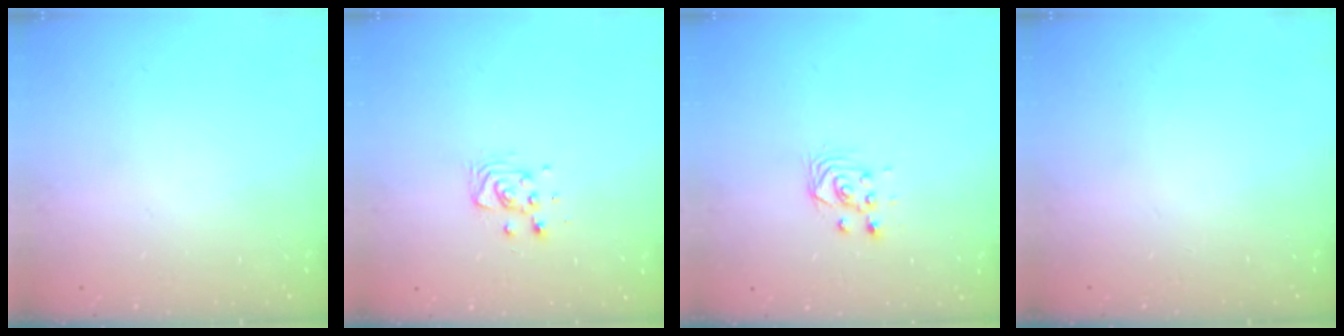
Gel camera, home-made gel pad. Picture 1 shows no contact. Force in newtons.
{"total": 8.3, "press": 8.0, "slide": 2.1}
{"total": 3.0, "press": 3.0, "slide": 0.1}
{"total": 0.0}